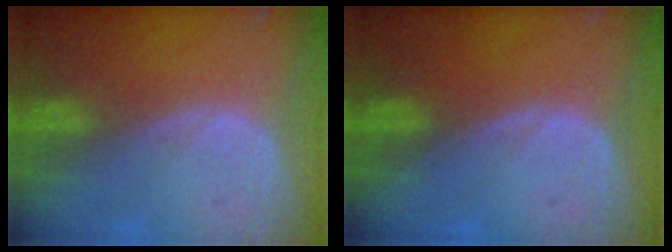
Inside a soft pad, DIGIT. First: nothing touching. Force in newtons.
{"total": 0.0}